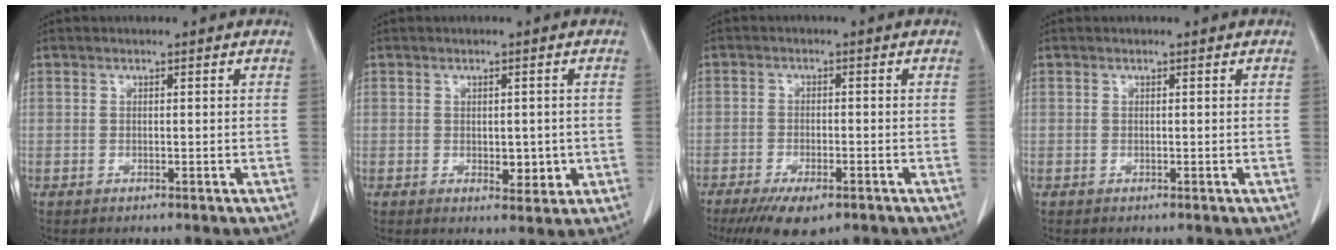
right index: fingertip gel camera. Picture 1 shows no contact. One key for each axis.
{"total": 3.6, "fx": -0.3, "fy": 2.1, "fz": 2.9, "tx": -0.028, "ty": -0.002, "tz": 0.005}
{"total": 7.9, "fx": -5.4, "fy": 2.6, "fz": 5.1, "tx": -0.079, "ty": -0.014, "tz": -0.085}
{"total": 0.0}